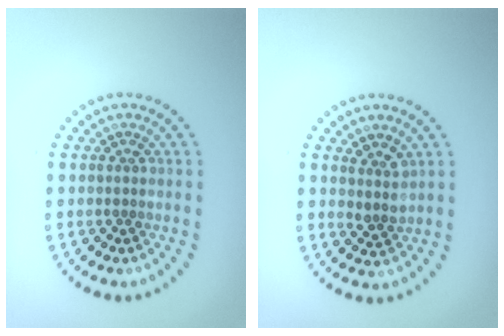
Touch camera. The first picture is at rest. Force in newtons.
{"total": 1.7, "press": 1.4, "slide": 1.0}